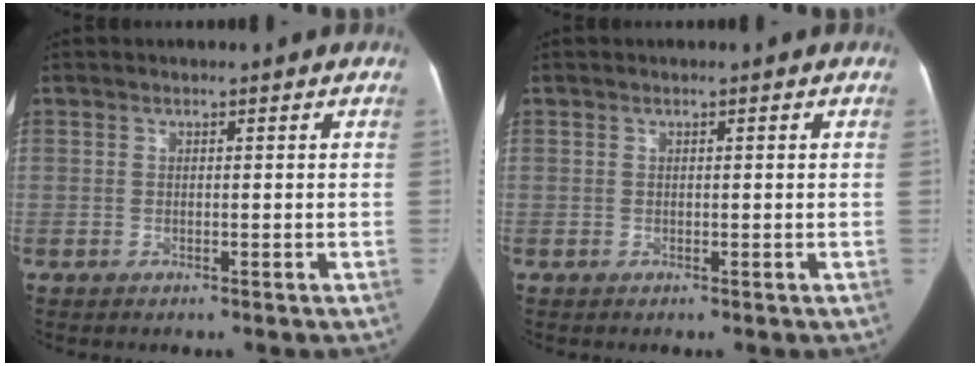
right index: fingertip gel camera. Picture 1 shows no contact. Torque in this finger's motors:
{"motor_torque": [-0.02, 0.02, -0.01, 0.00]}